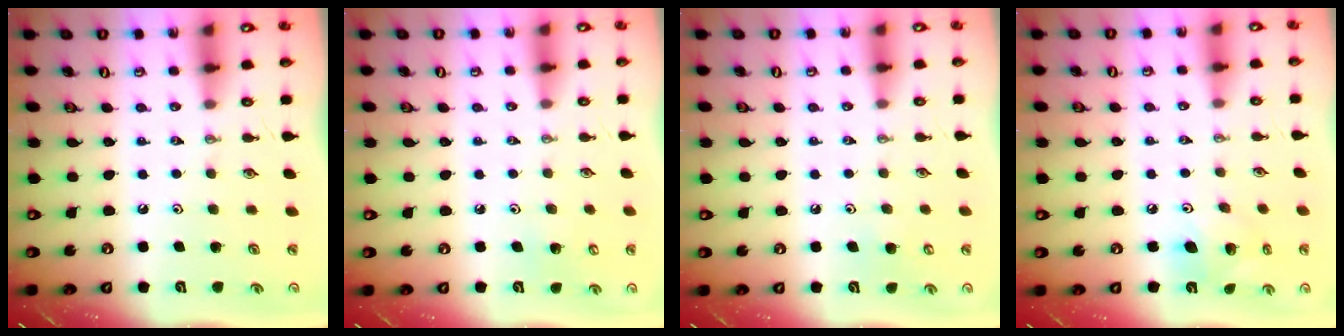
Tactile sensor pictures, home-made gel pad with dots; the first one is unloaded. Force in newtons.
{"total": 4.5, "press": 4.5, "slide": 0.4}
{"total": 5.0, "press": 5.0, "slide": 0.5}
{"total": 9.7, "press": 9.5, "slide": 2.0}